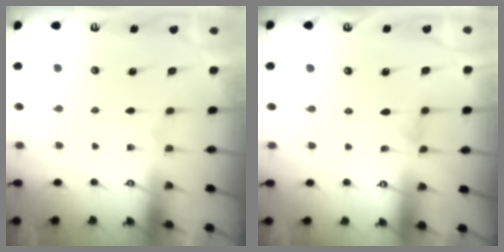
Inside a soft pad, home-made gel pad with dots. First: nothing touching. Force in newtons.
{"total": 0.0}